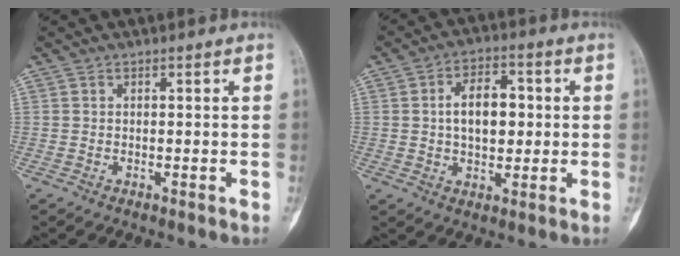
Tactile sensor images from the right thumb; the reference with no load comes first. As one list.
[{"total": 9.3, "force": [0.9, 5.6, 7.4], "torque": [-0.096, 0.010, 0.014]}]